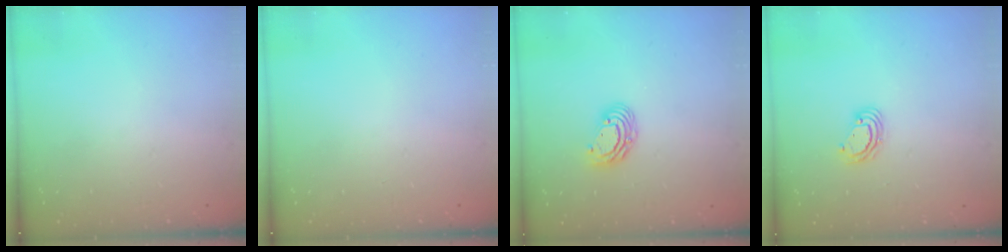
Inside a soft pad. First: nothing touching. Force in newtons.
{"total": 0.0}
{"total": 7.0, "press": 7.0, "slide": 0.8}
{"total": 4.5, "press": 4.5, "slide": 0.1}